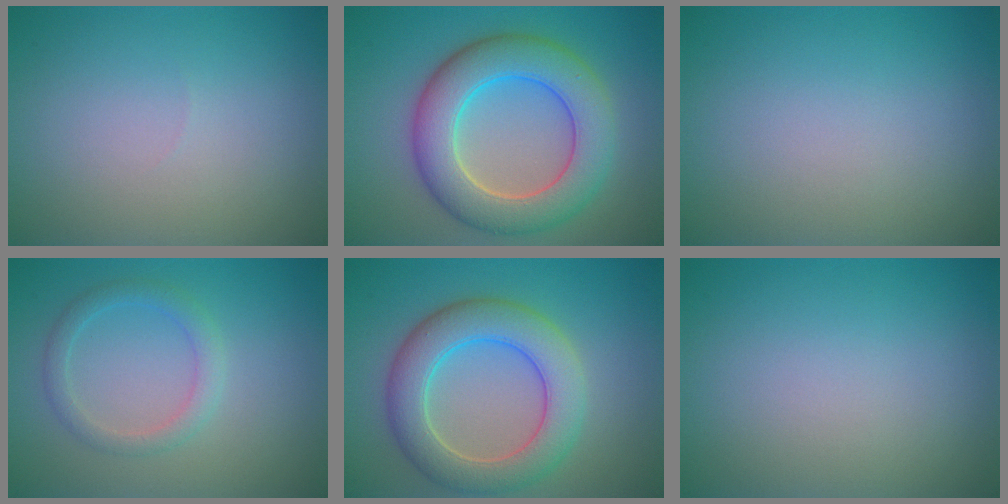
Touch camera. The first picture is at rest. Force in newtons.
{"total": 8.3, "press": 8.3, "slide": 0.7}
{"total": 0.0}
{"total": 2.1, "press": 2.1, "slide": 0.1}
{"total": 6.7, "press": 6.7, "slide": 0.5}
{"total": 0.0}